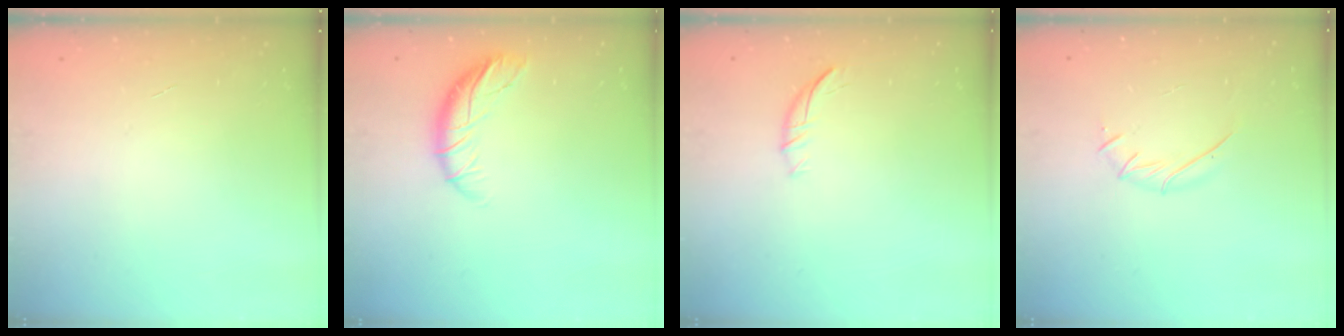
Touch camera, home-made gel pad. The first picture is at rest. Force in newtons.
{"total": 9.8, "press": 9.6, "slide": 1.7}
{"total": 6.5, "press": 6.4, "slide": 0.7}
{"total": 4.6, "press": 4.4, "slide": 1.3}